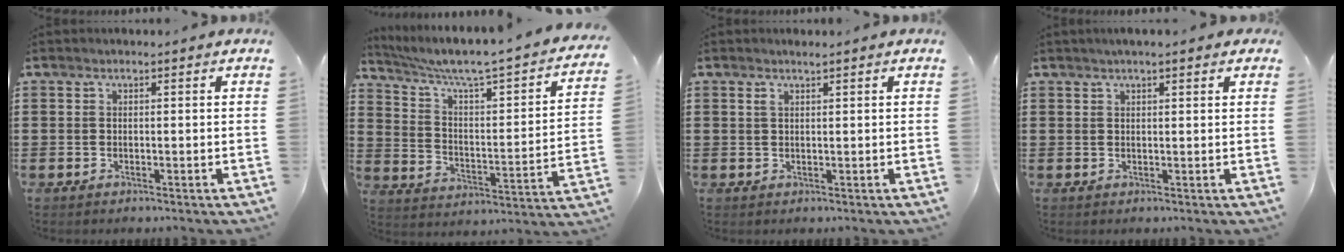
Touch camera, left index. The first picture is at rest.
{"total": 4.4, "force": [3.2, 0.1, 3.0], "torque": [-0.076, -0.042, 0.042]}
{"total": 1.1, "force": [0.7, 0.2, 0.8], "torque": [-0.017, 0.001, 0.013]}
{"total": 1.9, "force": [1.4, 0.2, 1.2], "torque": [-0.025, 0.005, 0.025]}